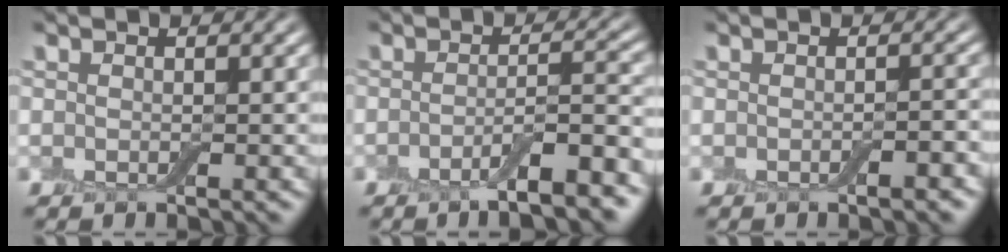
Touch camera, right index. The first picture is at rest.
{"total": 5.5, "force": [-3.0, 1.1, 4.5], "torque": [-0.060, 0.008, -0.054]}
{"total": 1.5, "force": [-0.7, 0.3, 1.3], "torque": [-0.015, 0.002, -0.008]}